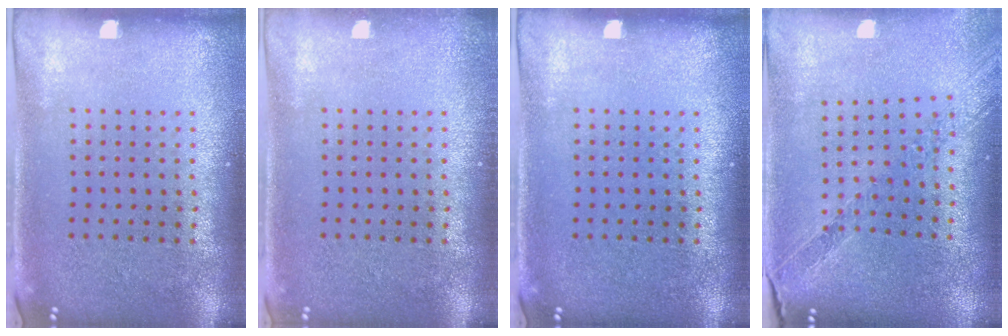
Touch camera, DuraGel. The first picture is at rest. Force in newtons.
{"total": 0.8, "press": 0.8, "slide": 0.1}
{"total": 0.0}
{"total": 1.0, "press": 1.0, "slide": 0.0}